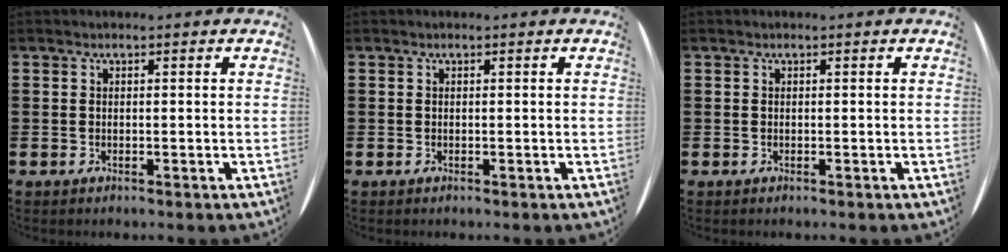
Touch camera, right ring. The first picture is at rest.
{"total": 0.0}
{"total": 0.0}